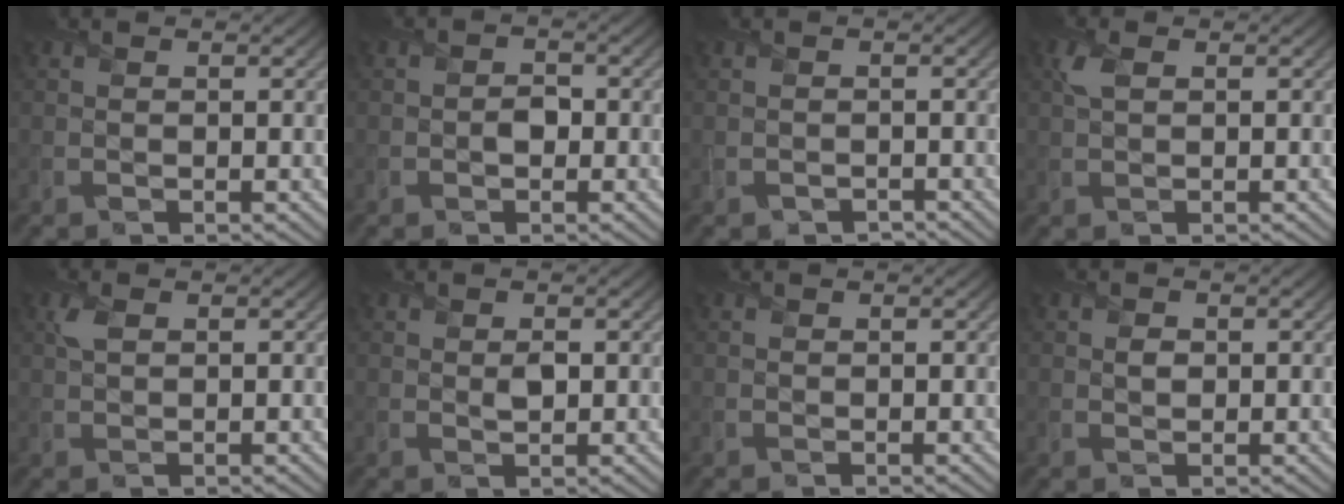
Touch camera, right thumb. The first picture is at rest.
{"total": 1.6, "force": [-0.5, 1.3, 0.9], "torque": [-0.013, -0.001, -0.012]}
{"total": 1.3, "force": [-1.0, 0.9, 0.1], "torque": [-0.003, -0.009, -0.020]}
{"total": 1.8, "force": [0.7, 0.8, 1.4], "torque": [-0.038, 0.006, 0.011]}
{"total": 1.4, "force": [0.7, 0.6, 1.1], "torque": [-0.031, 0.004, 0.012]}
{"total": 1.3, "force": [0.2, 0.8, 1.0], "torque": [-0.018, -0.004, 0.006]}
{"total": 0.0}
{"total": 1.1, "force": [0.2, 0.9, 0.6], "torque": [-0.011, -0.003, 0.003]}